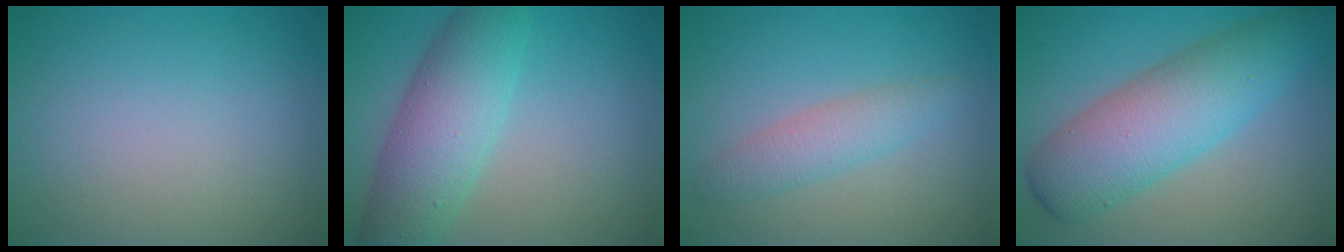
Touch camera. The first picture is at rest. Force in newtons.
{"total": 7.1, "press": 7.1, "slide": 0.2}
{"total": 2.6, "press": 2.6, "slide": 0.1}
{"total": 8.0, "press": 8.0, "slide": 0.1}